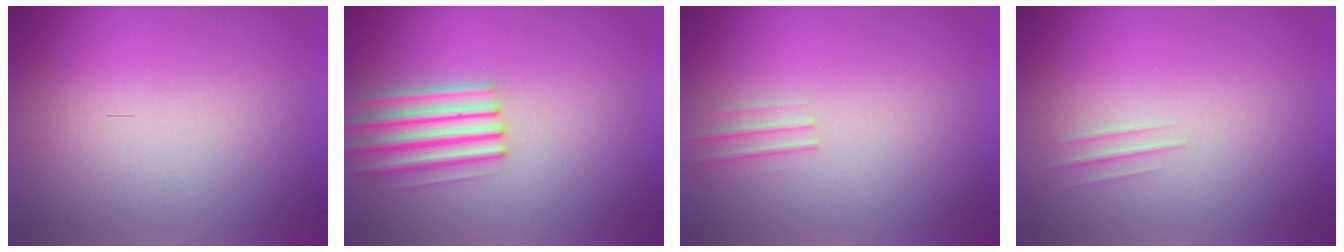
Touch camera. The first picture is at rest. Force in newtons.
{"total": 3.2}
{"total": 1.1}
{"total": 1.2}